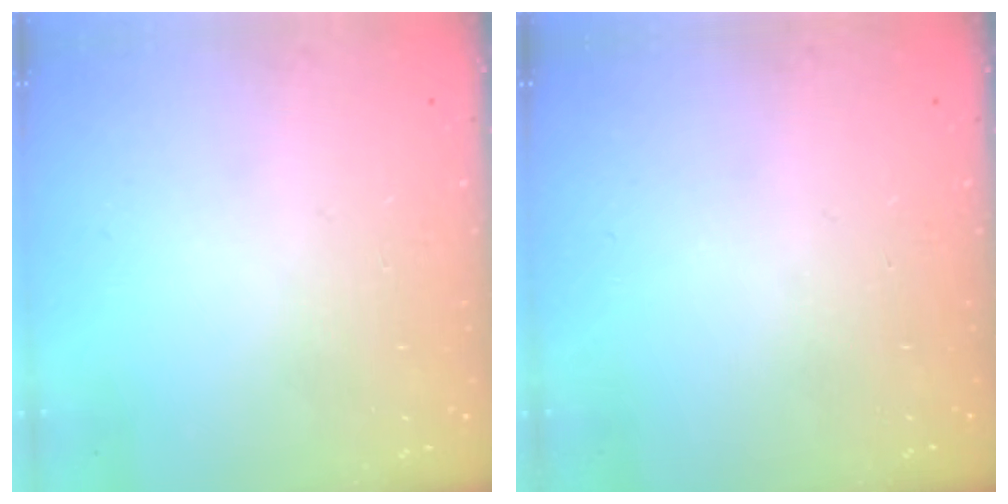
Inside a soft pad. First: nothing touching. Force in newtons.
{"total": 0.0}